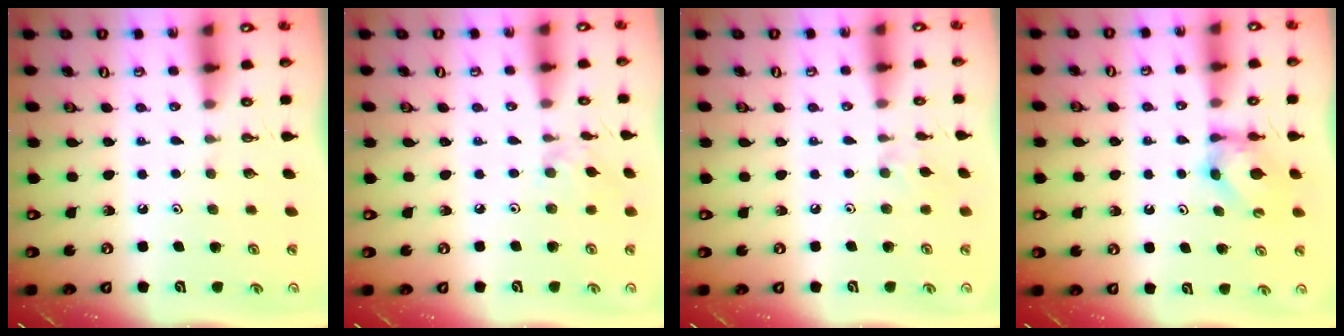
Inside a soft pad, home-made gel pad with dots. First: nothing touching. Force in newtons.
{"total": 2.0, "press": 1.9, "slide": 0.5}
{"total": 3.8, "press": 3.7, "slide": 0.5}
{"total": 5.7, "press": 5.7, "slide": 0.6}